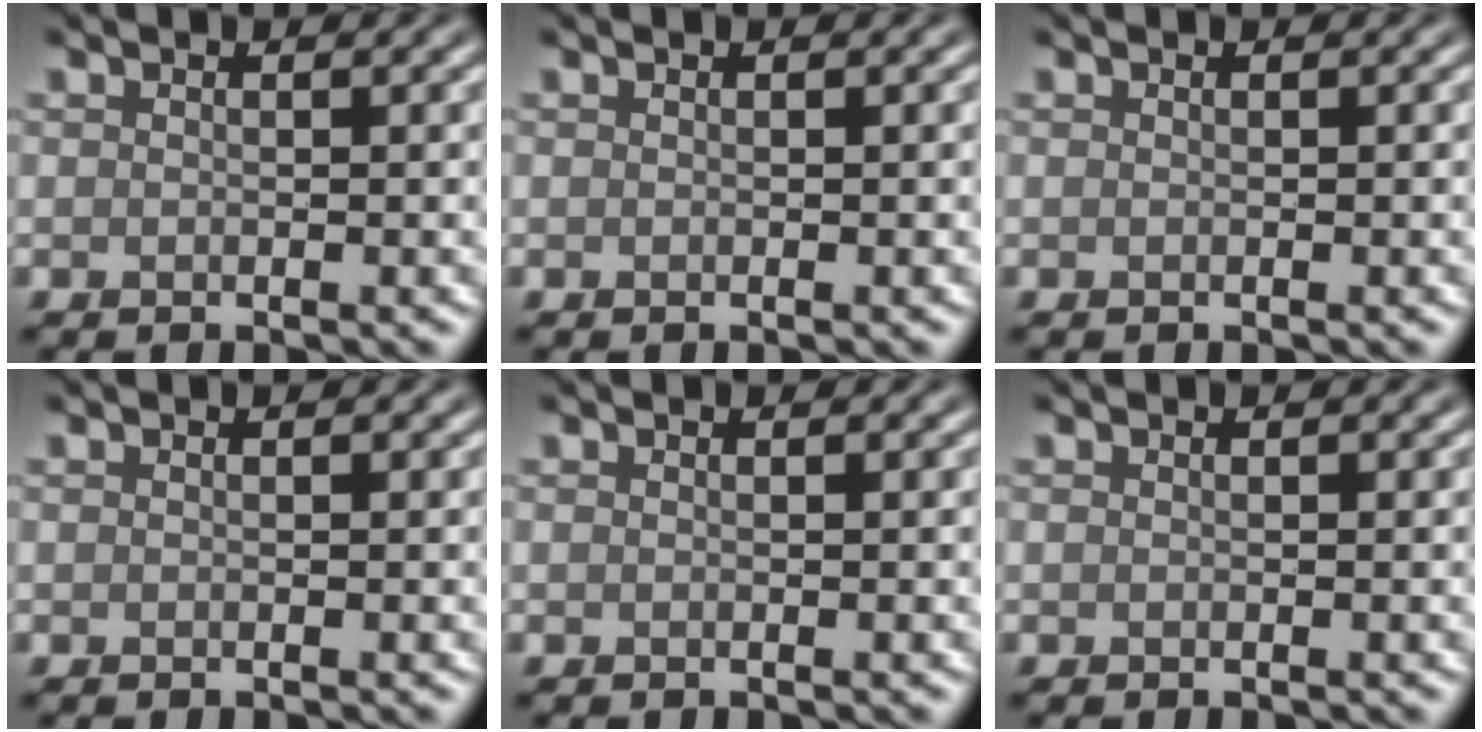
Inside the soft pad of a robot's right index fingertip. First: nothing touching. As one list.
[{"total": 0.0}, {"total": 0.0}, {"total": 0.0}, {"total": 0.0}, {"total": 0.0}]